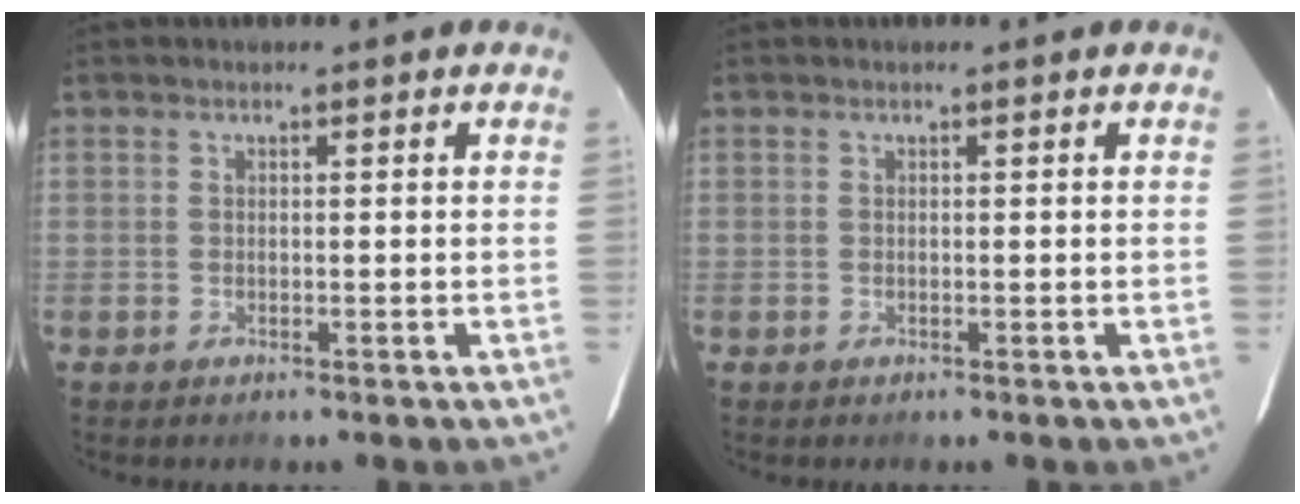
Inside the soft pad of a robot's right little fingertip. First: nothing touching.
{"total": 0.0}